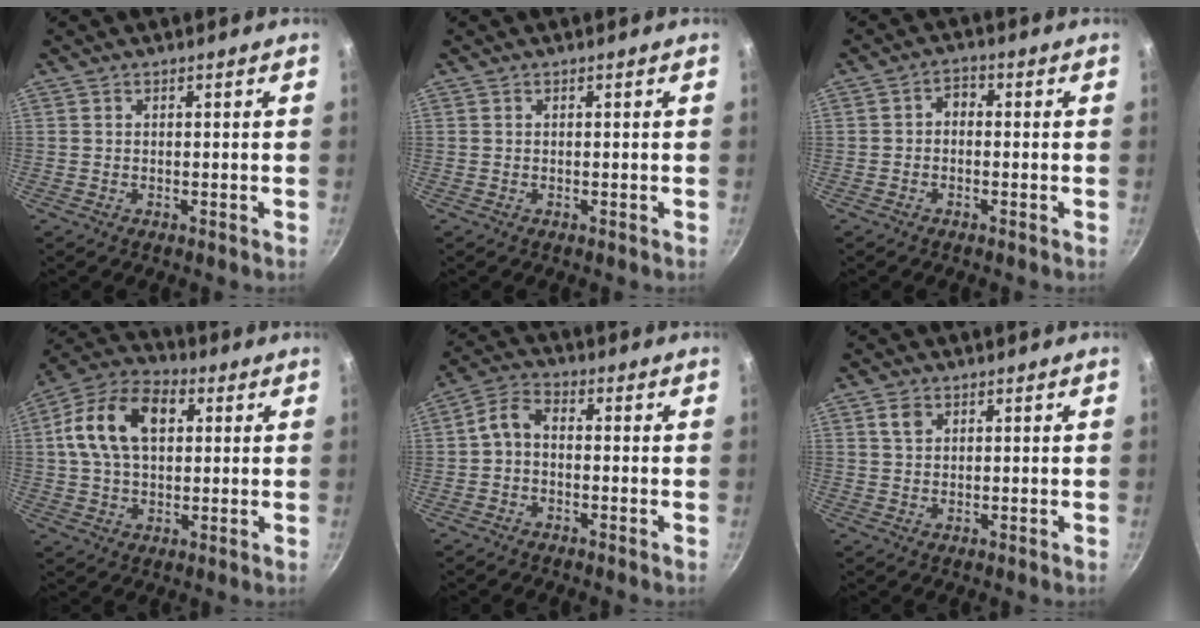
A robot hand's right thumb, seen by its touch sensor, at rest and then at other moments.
{"total": 0.0}
{"total": 2.5, "force": [-0.6, 1.8, 1.6], "torque": [-0.024, 0.015, -0.017]}
{"total": 15.5, "force": [3.6, 9.9, 11.3], "torque": [-0.185, 0.019, 0.047]}
{"total": 4.6, "force": [-1.0, 3.0, 3.4], "torque": [-0.071, 0.031, -0.030]}
{"total": 2.6, "force": [1.2, 1.8, 1.4], "torque": [-0.018, 0.001, 0.022]}